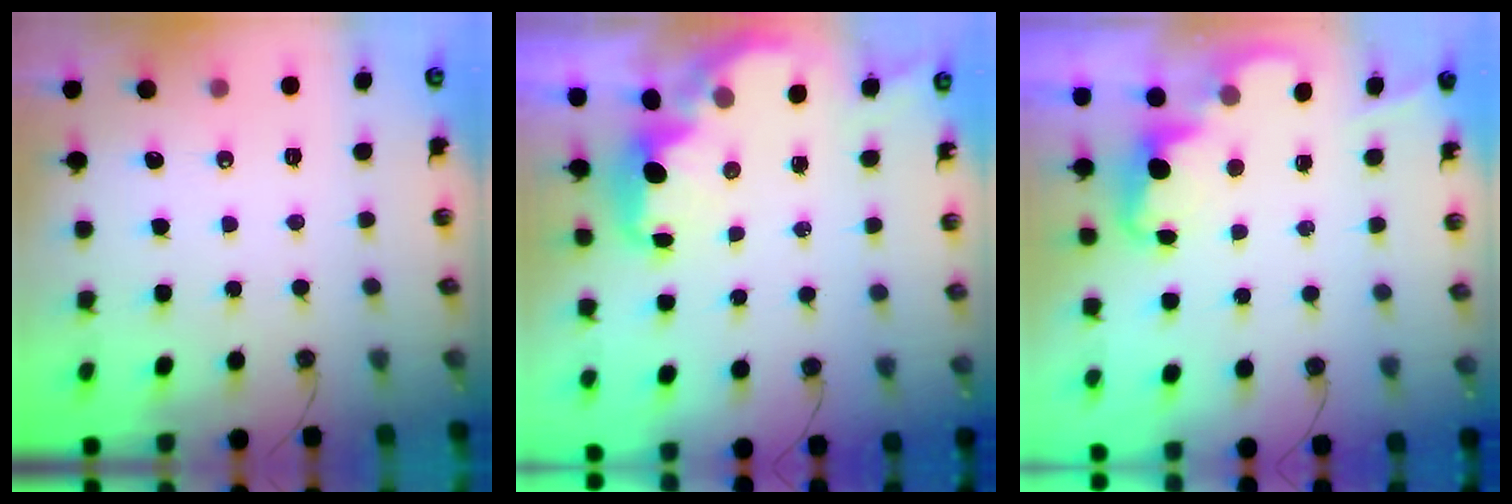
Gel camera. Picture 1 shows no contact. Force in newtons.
{"total": 2.8, "press": 2.8, "slide": 0.5}
{"total": 2.4, "press": 2.4, "slide": 0.5}